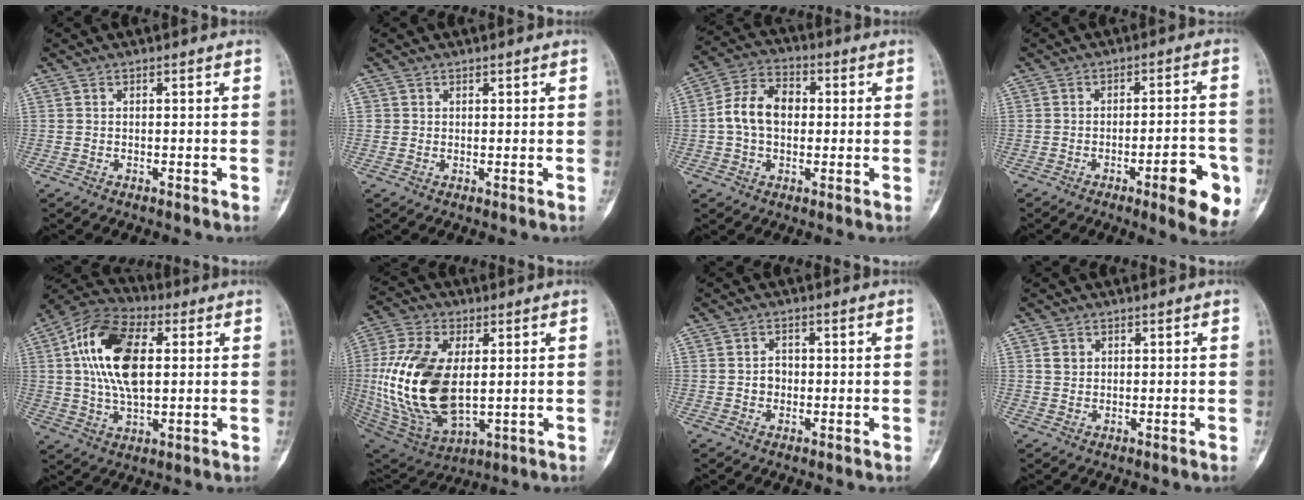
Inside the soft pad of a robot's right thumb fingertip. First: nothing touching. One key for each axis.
{"total": 0.9, "fx": 0.4, "fy": 0.8, "fz": 0.1, "tx": 0.014, "ty": 0.003, "tz": 0.003}
{"total": 9.4, "fx": 0.2, "fy": 6.8, "fz": 6.5, "tx": -0.104, "ty": 0.031, "tz": -0.007}
{"total": 11.3, "fx": -4.8, "fy": 2.8, "fz": 9.8, "tx": -0.108, "ty": 0.021, "tz": -0.060}
{"total": 16.9, "fx": 3.1, "fy": 9.2, "fz": 13.8, "tx": -0.251, "ty": 0.013, "tz": 0.051}
{"total": 22.7, "fx": 1.5, "fy": 13.0, "fz": 18.5, "tx": -0.369, "ty": -0.013, "tz": 0.041}
{"total": 2.3, "fx": -0.2, "fy": 2.1, "fz": 1.1, "tx": -0.001, "ty": 0.011, "tz": -0.005}
{"total": 1.9, "fx": 0.7, "fy": 1.6, "fz": 0.6, "tx": 0.004, "ty": 0.000, "tz": 0.013}